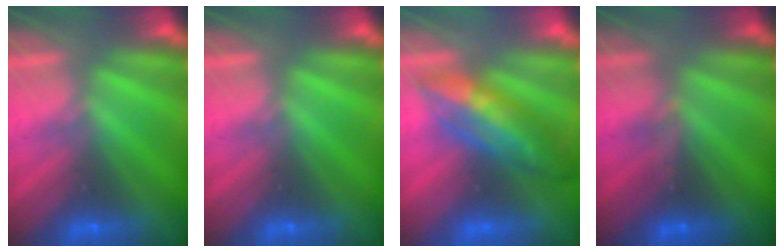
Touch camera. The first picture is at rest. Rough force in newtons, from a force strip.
{"total": 0.0}
{"total": 3.6}
{"total": 2.7}